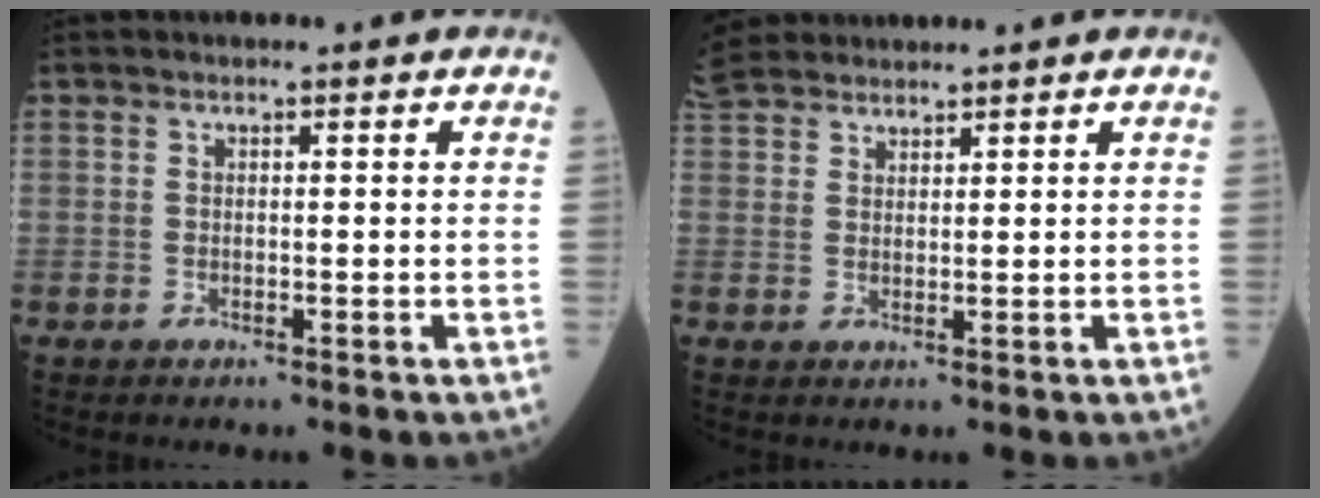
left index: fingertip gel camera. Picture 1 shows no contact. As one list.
[{"total": 7.3, "force": [6.6, 2.5, 1.9], "torque": [-0.052, 0.026, 0.135]}]